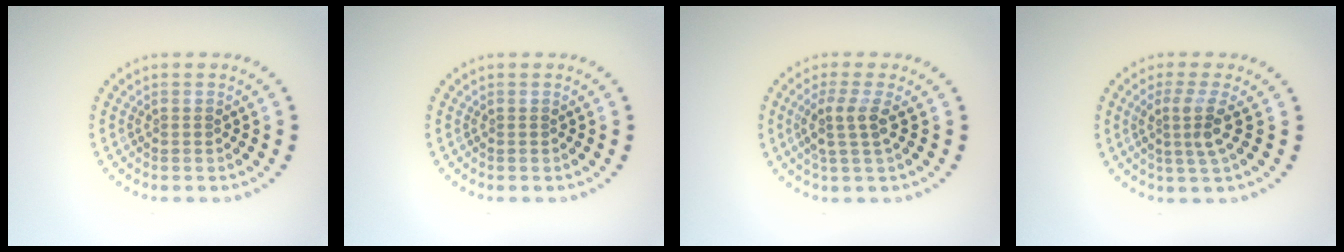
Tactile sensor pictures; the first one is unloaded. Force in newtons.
{"total": 0.0}
{"total": 2.6, "press": 2.0, "slide": 1.7}
{"total": 2.7, "press": 2.0, "slide": 1.8}